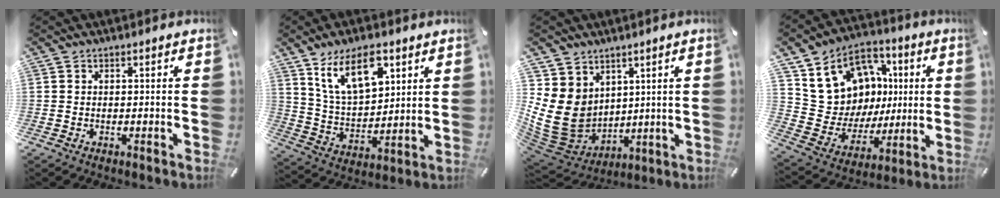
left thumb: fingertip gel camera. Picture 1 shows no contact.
{"total": 14.3, "force": [8.1, 7.8, 8.9], "torque": [-0.168, -0.022, 0.146]}
{"total": 15.5, "force": [1.2, 13.6, 7.2], "torque": [-0.170, -0.024, 0.029]}
{"total": 14.3, "force": [5.3, 12.7, 3.9], "torque": [-0.067, -0.038, 0.117]}